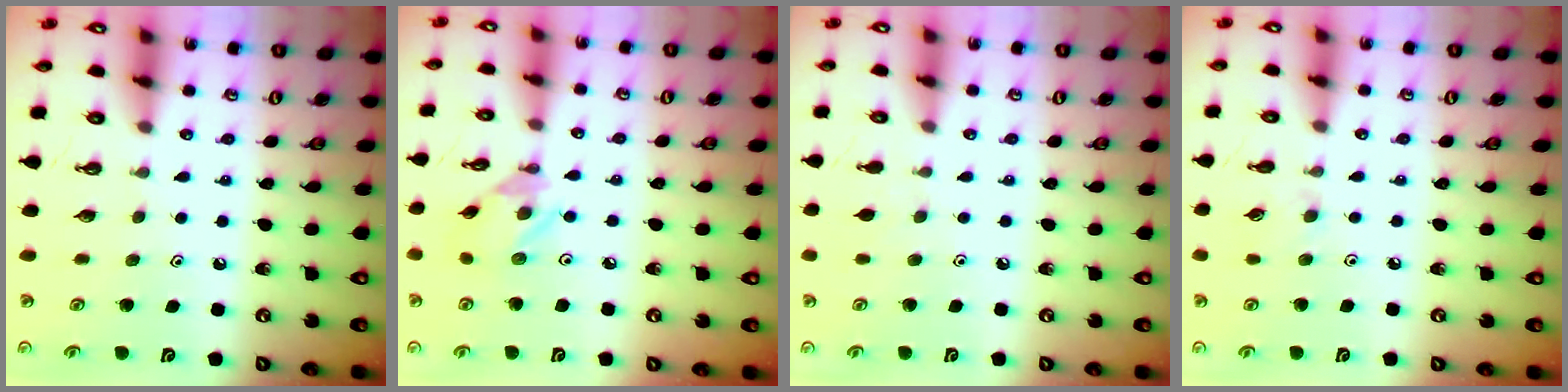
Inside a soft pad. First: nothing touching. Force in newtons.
{"total": 4.8, "press": 4.8, "slide": 0.2}
{"total": 2.7, "press": 2.6, "slide": 0.5}
{"total": 4.7, "press": 4.7, "slide": 0.8}